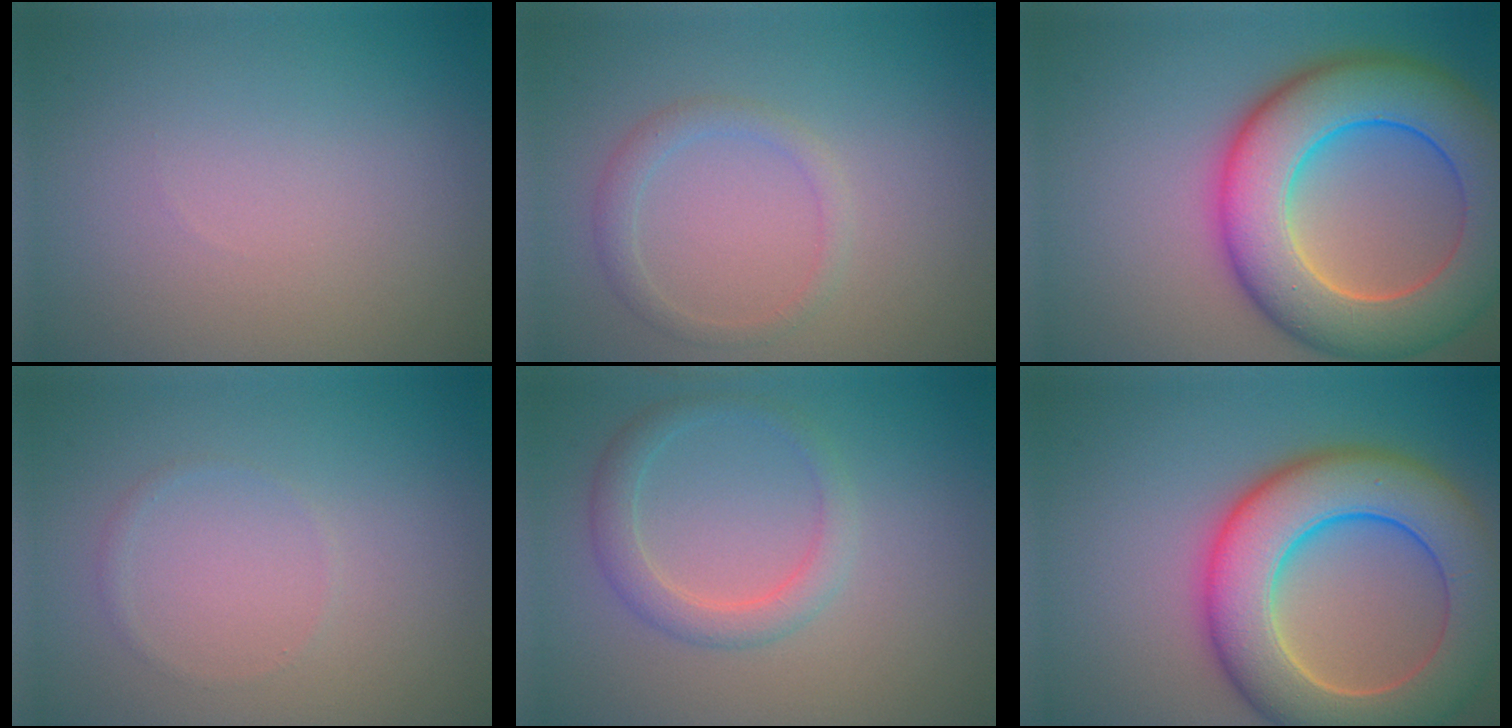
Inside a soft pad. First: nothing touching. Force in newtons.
{"total": 1.6, "press": 1.6, "slide": 0.1}
{"total": 11.6, "press": 11.6, "slide": 0.5}
{"total": 0.6, "press": 0.6, "slide": 0.1}
{"total": 2.5, "press": 2.5, "slide": 0.1}
{"total": 10.8, "press": 10.8, "slide": 0.7}